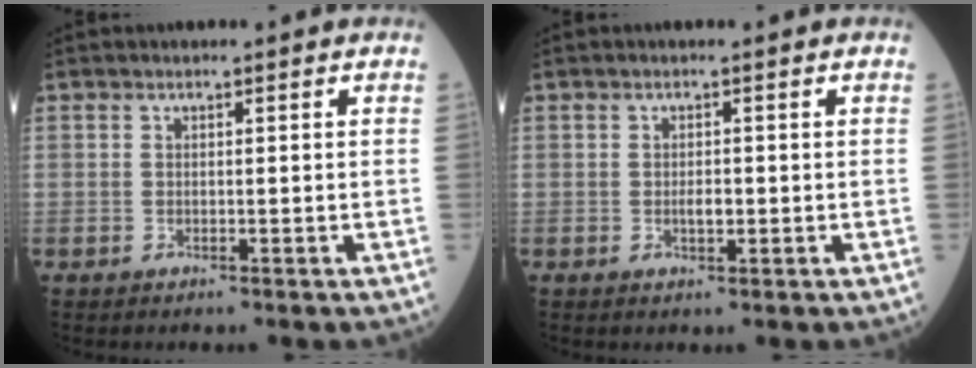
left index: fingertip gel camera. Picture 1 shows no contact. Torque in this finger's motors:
{"motor_torque": [0.42, 0.12, 0.03, 0.01]}